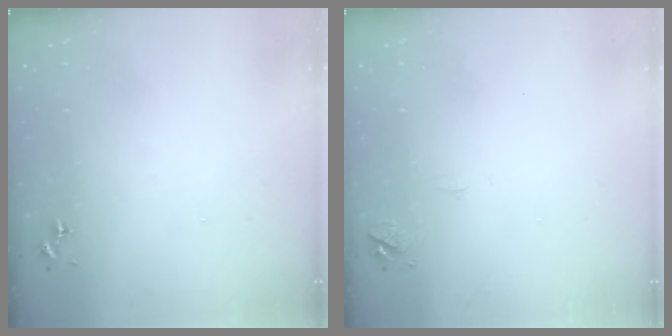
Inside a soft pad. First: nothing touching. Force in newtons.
{"total": 6.3, "press": 6.3, "slide": 0.7}